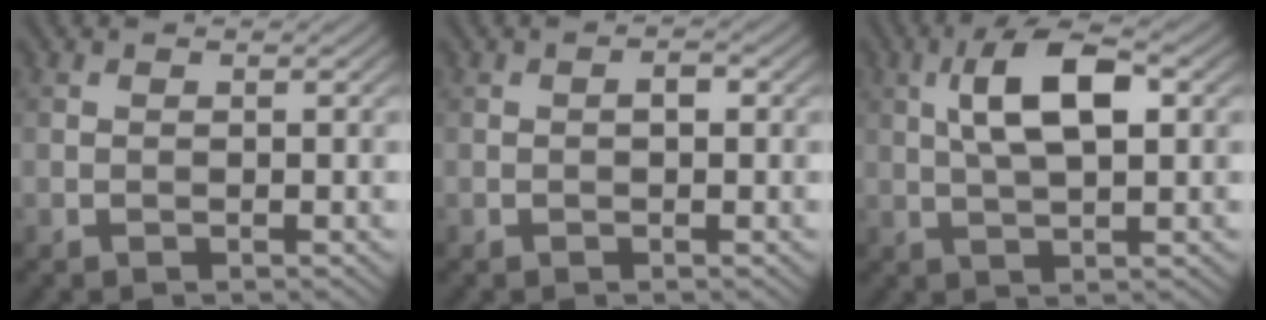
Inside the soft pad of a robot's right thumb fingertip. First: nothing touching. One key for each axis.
{"total": 1.0, "fx": -0.1, "fy": 0.5, "fz": 0.9, "tx": -0.013, "ty": 0.004, "tz": -0.003}
{"total": 7.7, "fx": 1.8, "fy": 2.8, "fz": 6.9, "tx": -0.135, "ty": 0.013, "tz": 0.029}